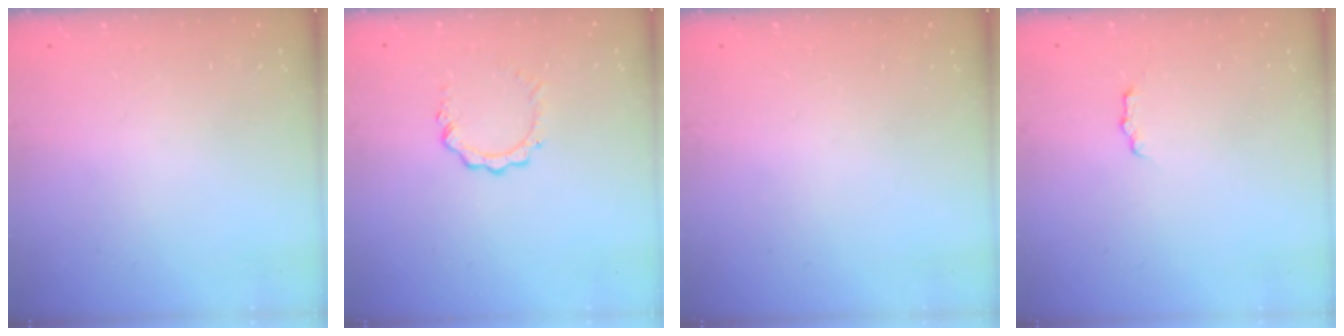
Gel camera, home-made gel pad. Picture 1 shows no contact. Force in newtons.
{"total": 3.9, "press": 3.9, "slide": 0.4}
{"total": 0.0}
{"total": 3.5, "press": 3.4, "slide": 0.5}